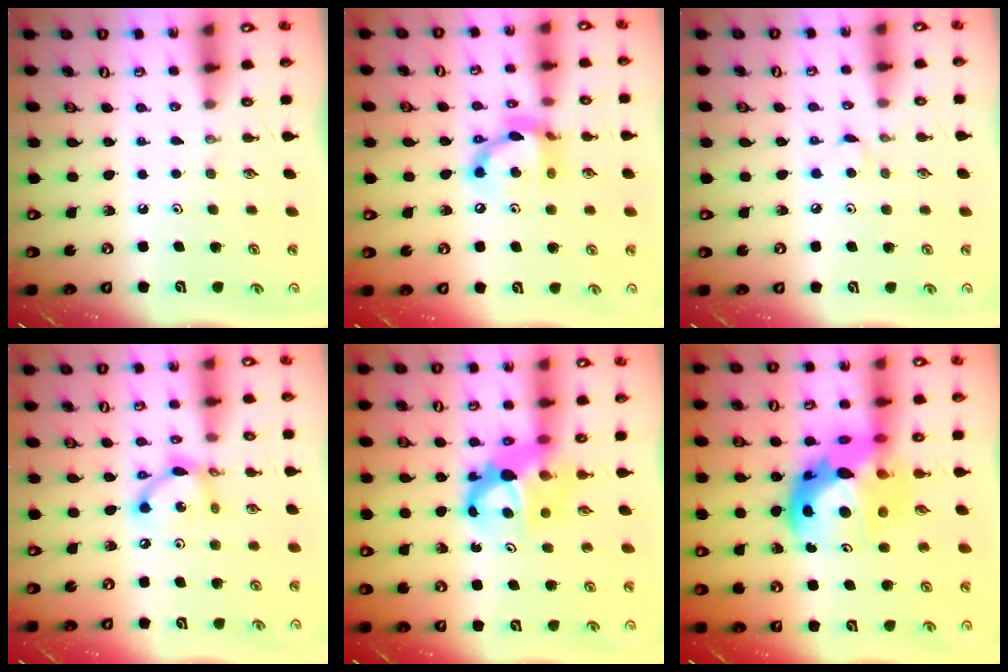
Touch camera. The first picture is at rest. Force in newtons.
{"total": 13.1, "press": 13.0, "slide": 0.9}
{"total": 3.9, "press": 3.9, "slide": 0.5}
{"total": 10.6, "press": 10.6, "slide": 0.5}
{"total": 8.8, "press": 8.7, "slide": 0.6}
{"total": 16.5, "press": 16.5, "slide": 1.3}